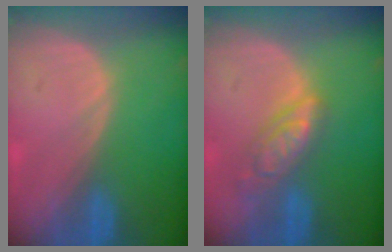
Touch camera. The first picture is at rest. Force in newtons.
{"total": 6.0, "press": 5.1, "slide": 3.0}